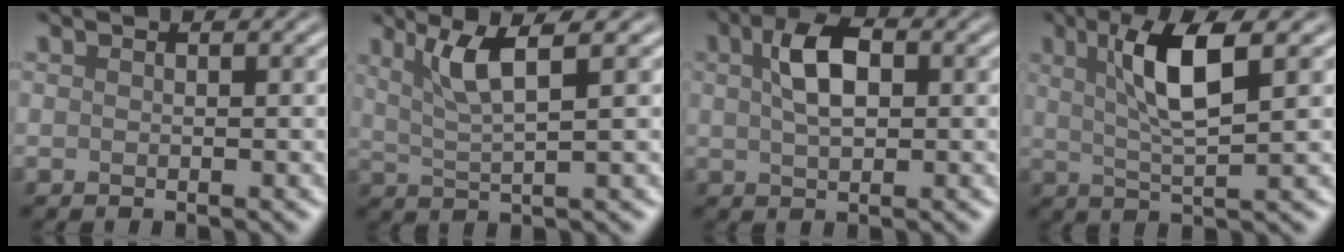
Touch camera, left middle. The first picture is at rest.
{"total": 4.2, "force": [2.0, 0.7, 3.7], "torque": [-0.069, 0.003, 0.040]}
{"total": 4.2, "force": [1.1, 2.2, 3.4], "torque": [-0.066, 0.010, 0.015]}
{"total": 5.7, "force": [1.9, 1.1, 5.2], "torque": [-0.099, 0.004, 0.036]}